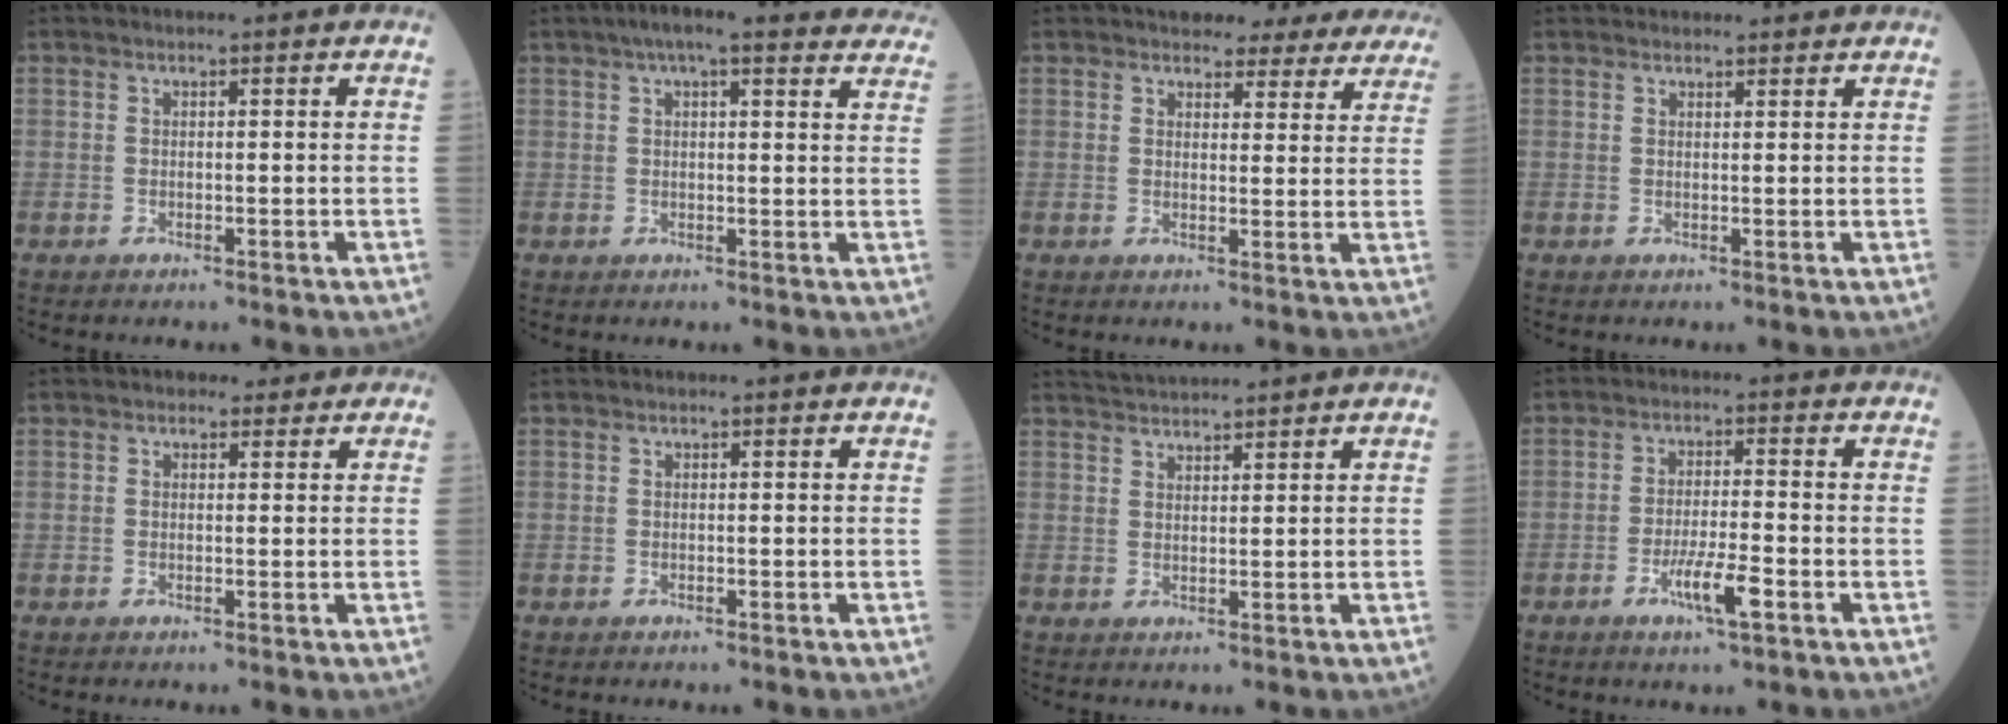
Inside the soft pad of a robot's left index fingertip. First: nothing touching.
{"total": 17.3, "force": [14.9, 3.2, 8.2], "torque": [-0.097, 0.041, 0.171]}
{"total": 12.3, "force": [11.3, 4.1, 2.6], "torque": [0.002, -0.006, 0.107]}
{"total": 5.2, "force": [4.9, 1.2, 1.1], "torque": [-0.006, 0.030, 0.060]}
{"total": 1.7, "force": [1.1, 1.3, 0.3], "torque": [0.000, 0.007, 0.010]}
{"total": 0.0}
{"total": 4.3, "force": [4.2, -0.4, 0.8], "torque": [-0.017, 0.029, 0.081]}
{"total": 5.3, "force": [-2.6, 0.3, 4.7], "torque": [-0.091, -0.007, -0.047]}